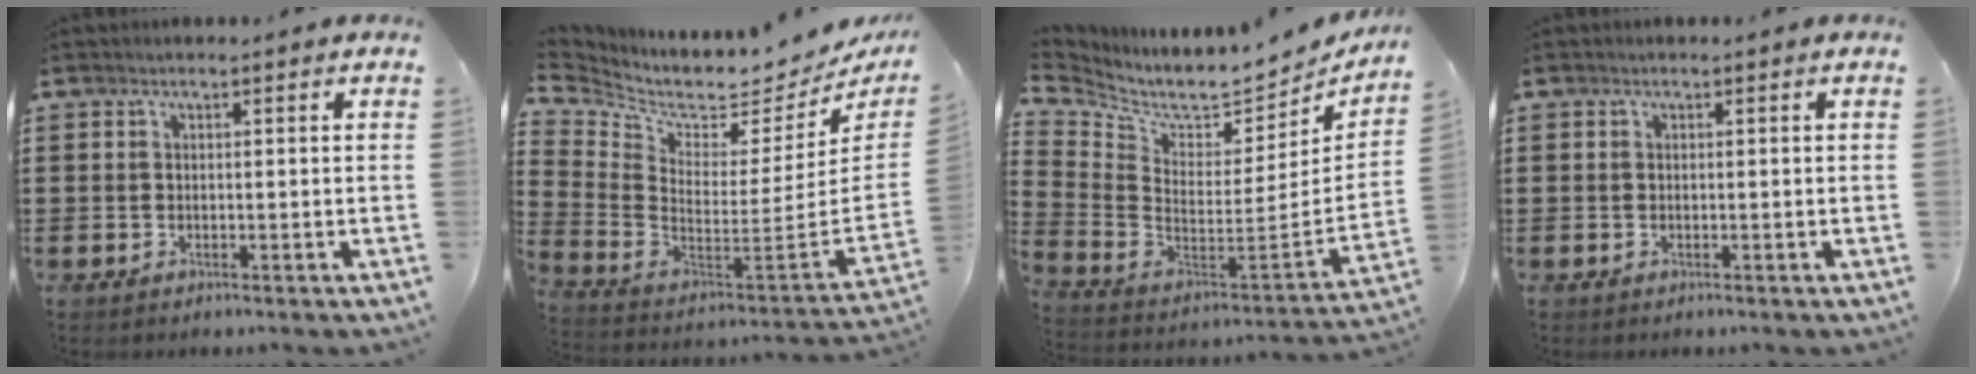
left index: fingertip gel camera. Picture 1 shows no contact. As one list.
[{"total": 4.1, "force": [3.3, 1.4, 1.8], "torque": [-0.064, -0.053, 0.047]}, {"total": 6.5, "force": [5.5, 1.9, 2.9], "torque": [-0.073, -0.066, 0.088]}, {"total": 0.0}]